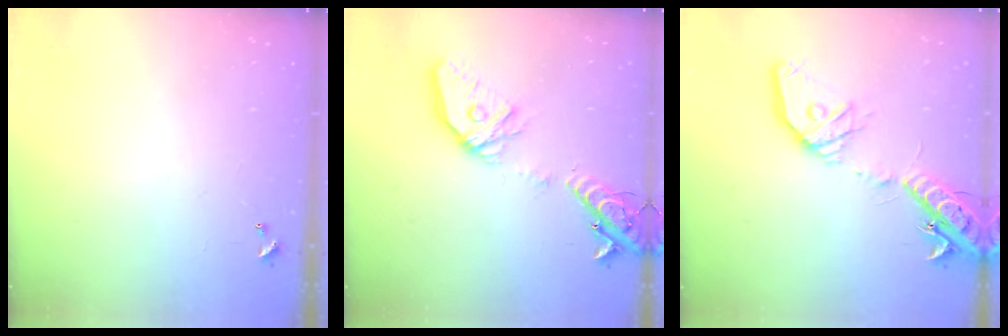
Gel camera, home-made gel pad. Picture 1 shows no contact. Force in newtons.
{"total": 20.2, "press": 20.0, "slide": 3.0}
{"total": 20.1, "press": 19.7, "slide": 3.9}